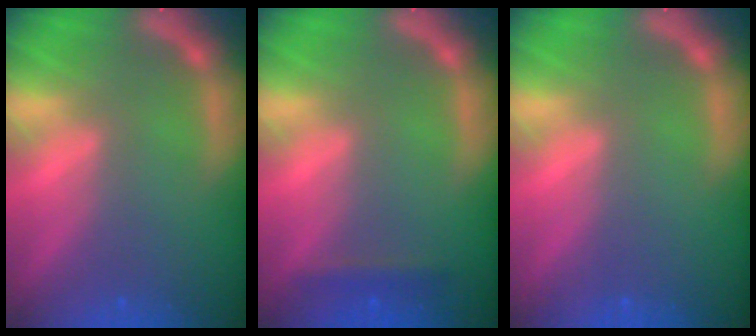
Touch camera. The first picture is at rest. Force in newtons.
{"total": 1.4}
{"total": 0.0}